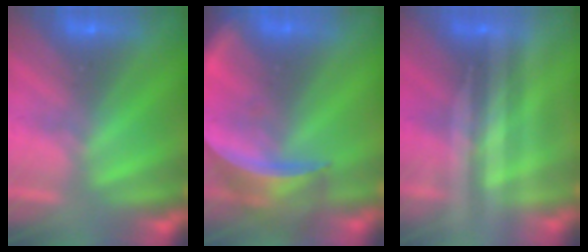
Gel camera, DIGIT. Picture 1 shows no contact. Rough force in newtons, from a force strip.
{"total": 8.4}
{"total": 2.0}